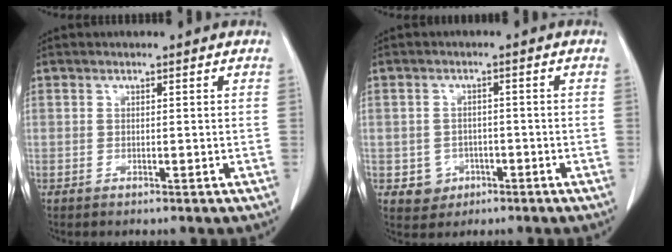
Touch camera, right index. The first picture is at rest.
{"total": 3.8, "force": [-1.3, 3.5, 0.4], "torque": [0.003, 0.013, -0.010]}